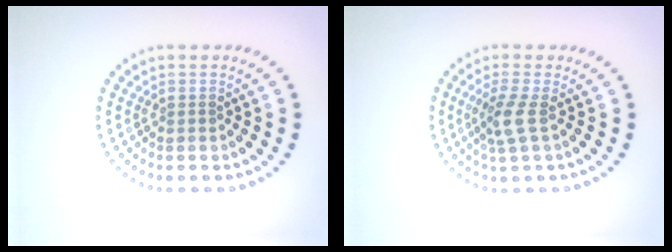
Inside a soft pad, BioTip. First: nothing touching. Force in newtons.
{"total": 2.2, "press": 1.7, "slide": 1.4}